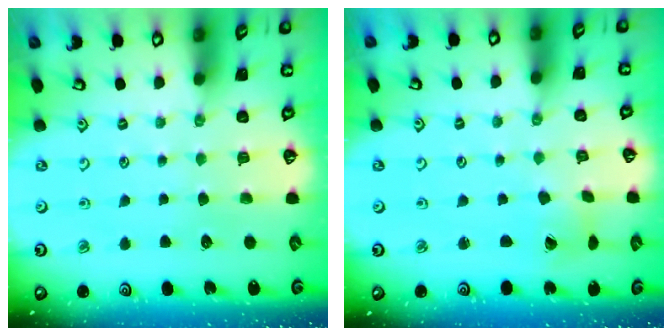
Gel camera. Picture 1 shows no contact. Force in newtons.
{"total": 1.8, "press": 1.8, "slide": 0.2}